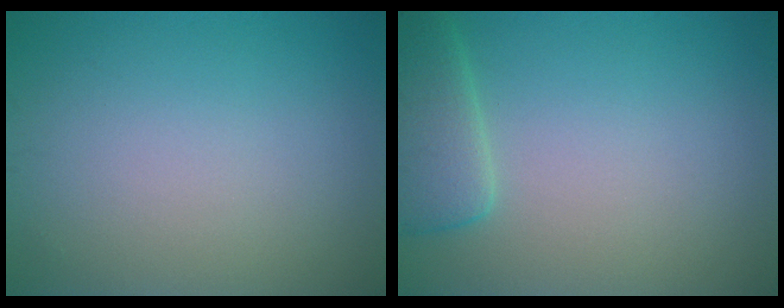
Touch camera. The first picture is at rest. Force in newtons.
{"total": 3.8, "press": 3.8, "slide": 0.3}